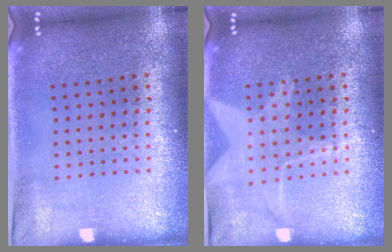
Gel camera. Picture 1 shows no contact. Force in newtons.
{"total": 1.5, "press": 1.5, "slide": 0.2}